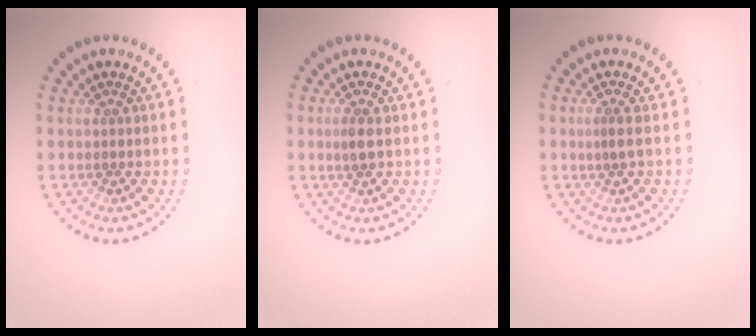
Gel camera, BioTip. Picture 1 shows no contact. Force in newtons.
{"total": 1.2, "press": 1.2, "slide": 0.3}
{"total": 0.9, "press": 0.6, "slide": 0.7}